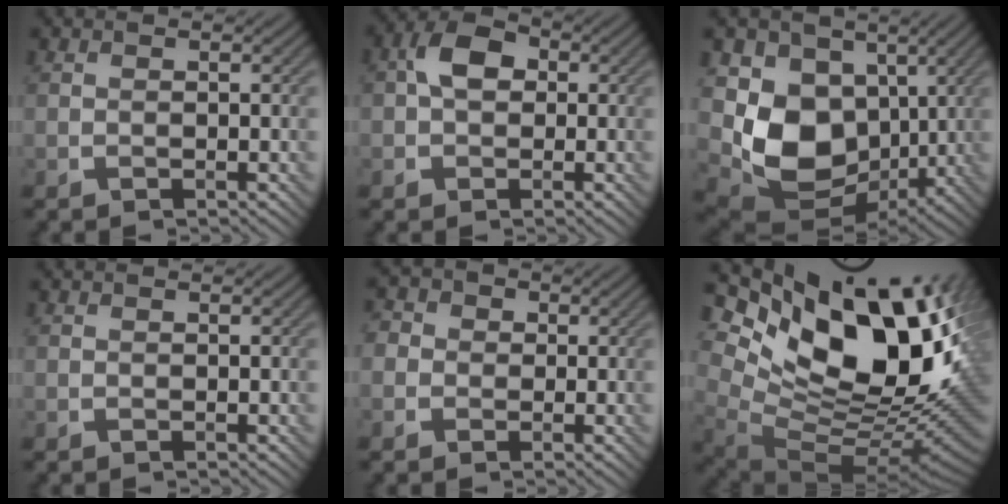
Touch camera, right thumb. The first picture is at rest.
{"total": 5.0, "force": [0.2, 3.7, 3.5], "torque": [-0.061, 0.013, -0.008]}
{"total": 11.5, "force": [0.4, 9.0, 7.1], "torque": [-0.146, -0.031, 0.009]}
{"total": 0.0}
{"total": 4.2, "force": [0.0, 3.9, 1.3], "torque": [-0.035, 0.010, -0.023]}
{"total": 20.2, "force": [8.6, 10.6, 14.9], "torque": [-0.263, 0.004, 0.168]}